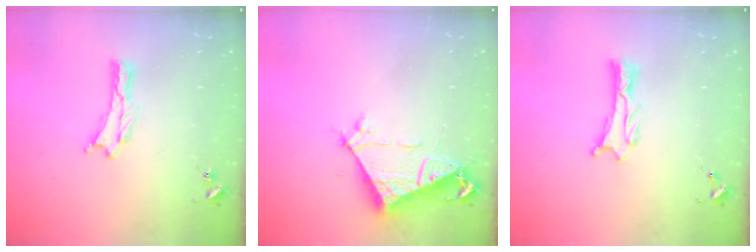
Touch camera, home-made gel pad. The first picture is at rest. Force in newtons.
{"total": 7.0, "press": 7.0, "slide": 0.5}
{"total": 1.3, "press": 1.2, "slide": 0.1}